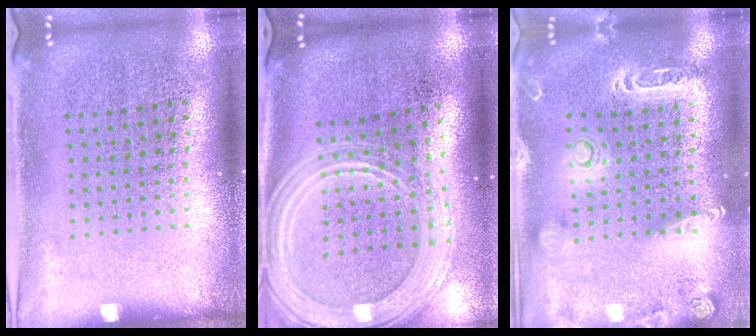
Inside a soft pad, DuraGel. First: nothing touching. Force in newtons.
{"total": 2.5, "press": 2.2, "slide": 1.3}
{"total": 2.1, "press": 2.0, "slide": 0.7}